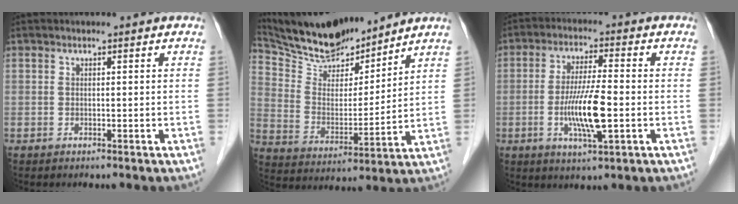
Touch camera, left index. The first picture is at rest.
{"total": 14.5, "force": [13.4, 2.6, 4.8], "torque": [-0.094, 0.003, 0.247]}
{"total": 8.7, "force": [-2.0, 0.9, 8.5], "torque": [-0.163, -0.011, -0.042]}